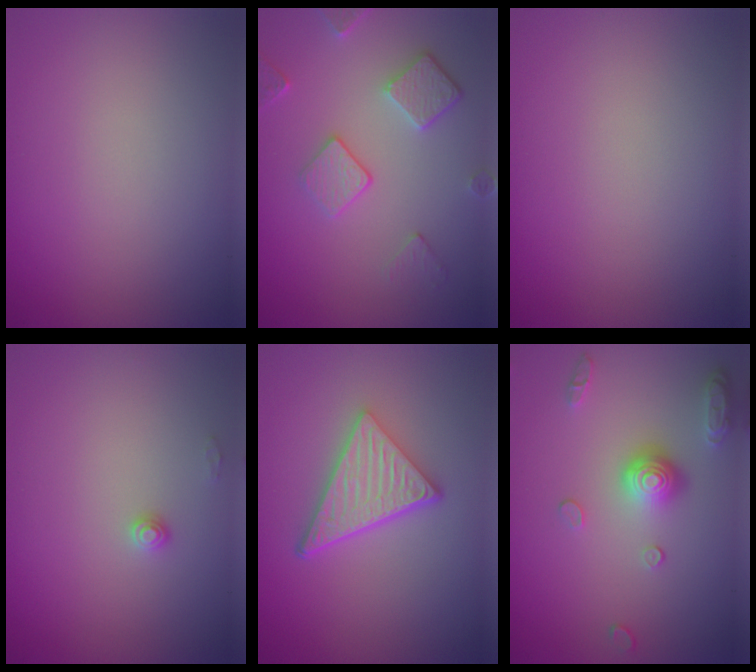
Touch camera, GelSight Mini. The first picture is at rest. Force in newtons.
{"total": 3.7, "press": 3.1, "slide": 1.9}
{"total": 0.0}
{"total": 0.9, "press": 0.9, "slide": 0.1}
{"total": 5.1, "press": 3.8, "slide": 3.5}
{"total": 3.1, "press": 2.7, "slide": 1.6}